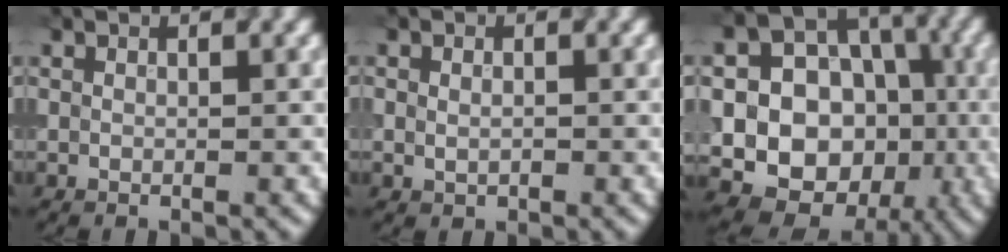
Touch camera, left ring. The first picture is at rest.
{"total": 1.1, "force": [0.0, 0.8, 0.7], "torque": [-0.010, -0.002, 0.001]}
{"total": 14.7, "force": [-2.2, 12.8, 6.9], "torque": [-0.099, -0.007, -0.044]}